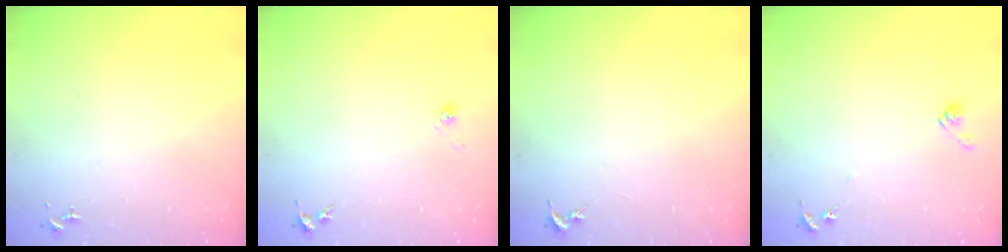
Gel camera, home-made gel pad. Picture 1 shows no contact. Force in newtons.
{"total": 3.2, "press": 2.7, "slide": 1.7}
{"total": 0.0}
{"total": 6.2, "press": 6.2, "slide": 0.5}